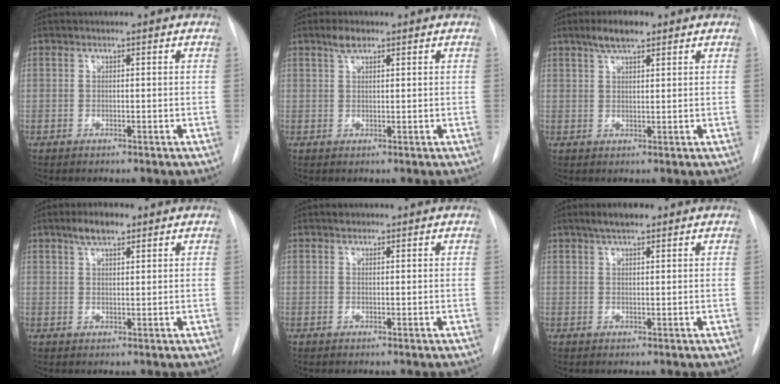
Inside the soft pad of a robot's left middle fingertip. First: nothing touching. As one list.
[{"total": 2.3, "force": [1.5, 0.8, 1.4], "torque": [-0.030, 0.006, 0.030]}, {"total": 4.5, "force": [3.1, 1.2, 3.1], "torque": [-0.061, 0.010, 0.054]}, {"total": 3.9, "force": [2.7, 1.4, 2.6], "torque": [-0.049, 0.009, 0.047]}, {"total": 1.0, "force": [0.7, 0.6, 0.2], "torque": [-0.005, 0.003, 0.010]}, {"total": 3.7, "force": [2.6, 1.0, 2.4], "torque": [-0.047, 0.011, 0.044]}]